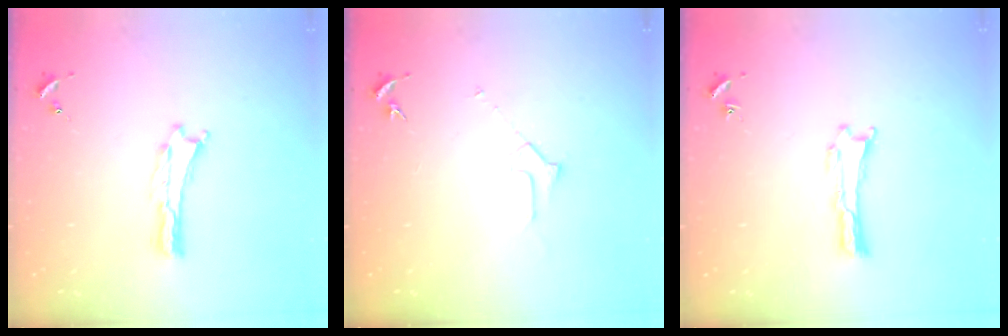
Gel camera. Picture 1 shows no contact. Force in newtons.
{"total": 2.1, "press": 2.1, "slide": 0.1}
{"total": 0.0}